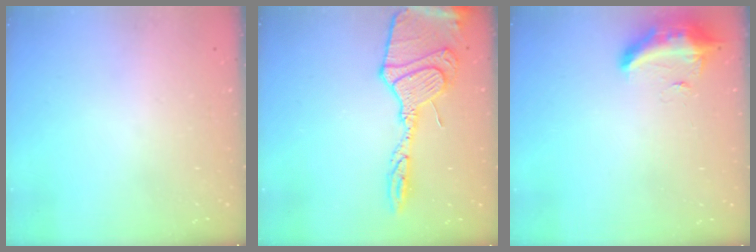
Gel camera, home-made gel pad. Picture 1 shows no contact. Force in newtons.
{"total": 17.9, "press": 17.8, "slide": 1.4}
{"total": 19.4, "press": 12.3, "slide": 14.9}